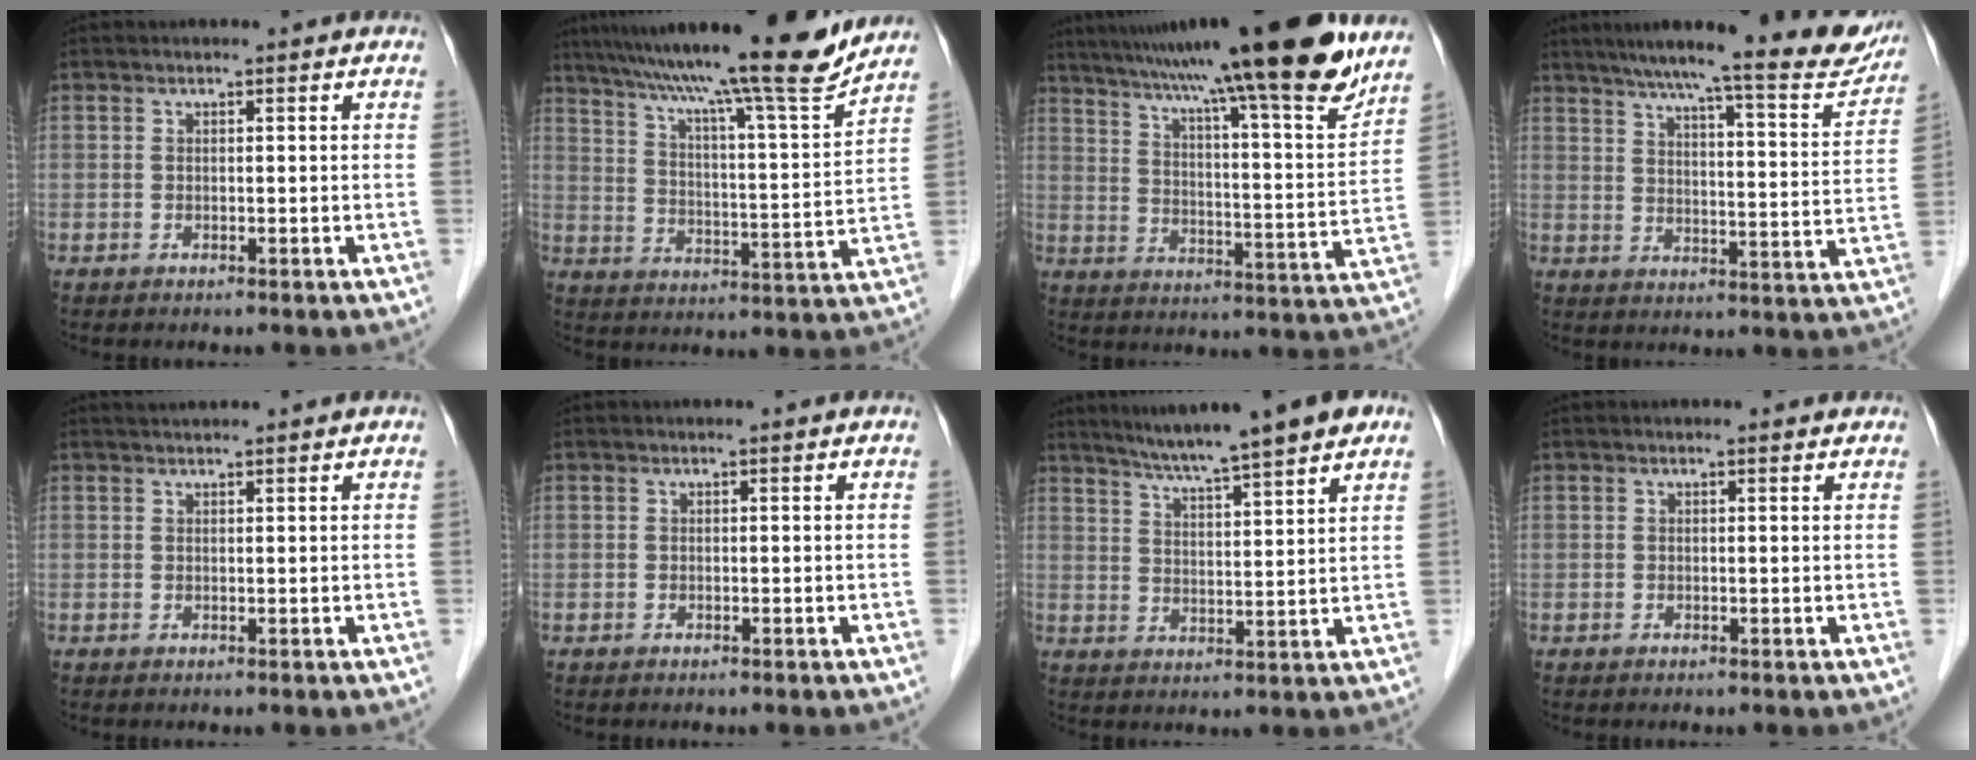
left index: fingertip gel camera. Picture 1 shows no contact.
{"total": 20.7, "force": [17.5, -0.6, 11.2], "torque": [-0.179, -0.011, 0.257]}
{"total": 24.8, "force": [19.8, 0.7, 14.9], "torque": [-0.238, -0.015, 0.287]}
{"total": 20.5, "force": [17.8, 2.1, 10.1], "torque": [-0.143, -0.024, 0.224]}
{"total": 2.4, "force": [2.3, 0.0, 0.8], "torque": [-0.009, 0.025, 0.040]}
{"total": 0.0}
{"total": 12.0, "force": [9.8, -0.4, 7.0], "torque": [-0.114, 0.018, 0.140]}
{"total": 0.9, "force": [0.9, 0.2, 0.2], "torque": [-0.014, 0.002, 0.008]}